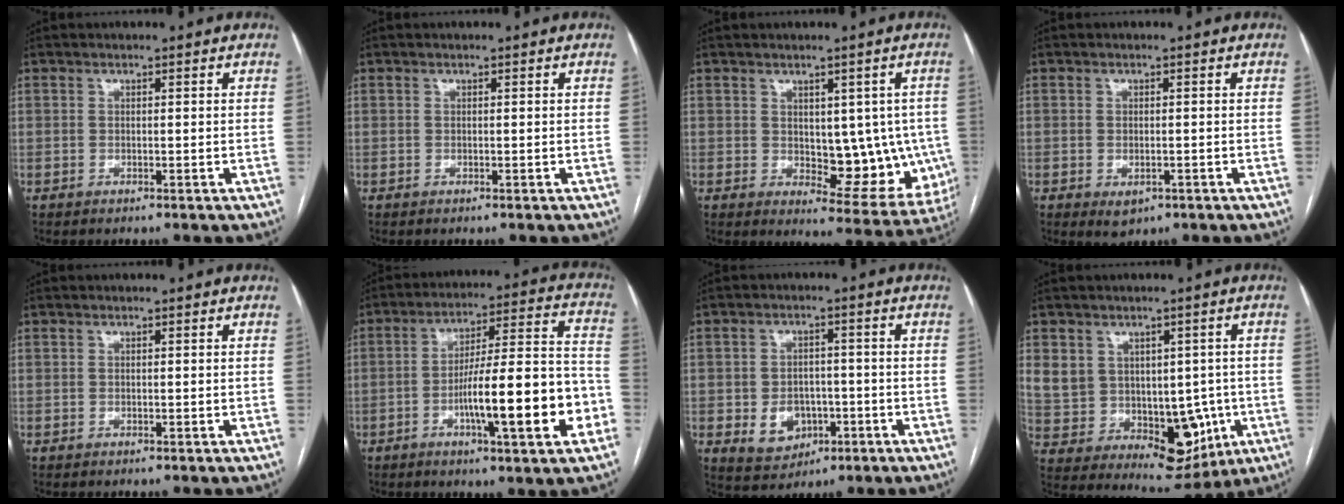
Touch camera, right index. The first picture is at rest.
{"total": 0.0}
{"total": 11.1, "force": [0.0, 5.7, 9.5], "torque": [-0.097, 0.003, 0.016]}
{"total": 2.6, "force": [-1.1, 1.5, 1.8], "torque": [-0.028, -0.003, -0.004]}
{"total": 0.0}
{"total": 17.6, "force": [-5.6, 1.8, 16.6], "torque": [-0.244, 0.013, -0.082]}
{"total": 6.5, "force": [-1.9, 5.2, 3.5], "torque": [-0.058, 0.008, -0.018]}
{"total": 14.5, "force": [0.9, 12.4, 7.3], "torque": [-0.130, 0.047, 0.062]}